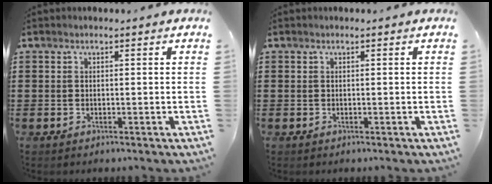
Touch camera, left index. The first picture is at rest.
{"total": 0.0}